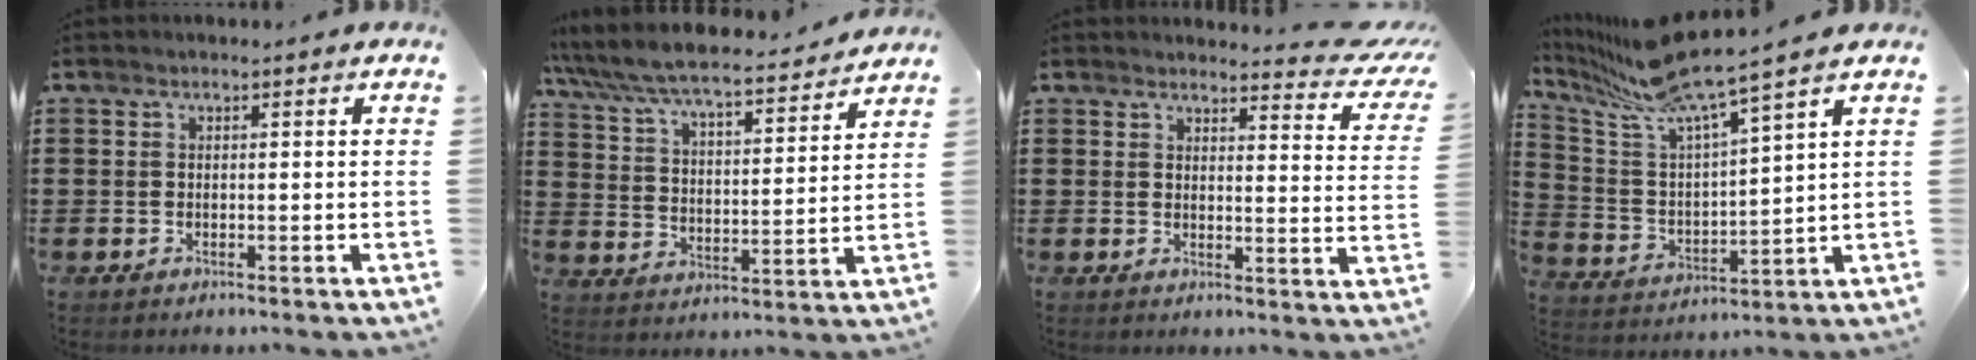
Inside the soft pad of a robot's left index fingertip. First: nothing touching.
{"total": 5.8, "force": [5.6, 0.2, 1.7], "torque": [-0.061, -0.043, 0.088]}
{"total": 3.7, "force": [3.5, 0.4, 1.2], "torque": [-0.024, -0.019, 0.059]}
{"total": 8.8, "force": [7.9, 0.0, 4.0], "torque": [-0.115, -0.054, 0.131]}